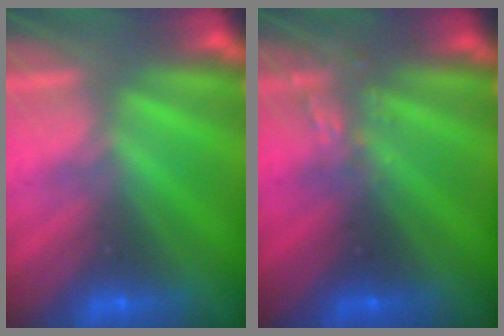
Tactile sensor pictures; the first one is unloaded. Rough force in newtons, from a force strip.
{"total": 2.6}